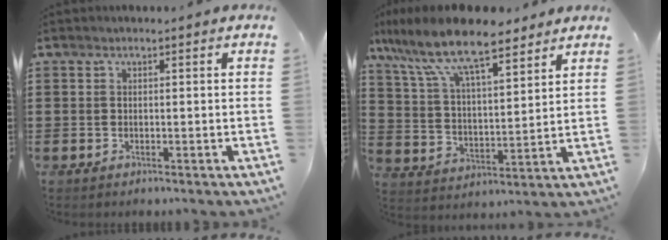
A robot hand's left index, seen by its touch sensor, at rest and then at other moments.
{"total": 11.5, "force": [9.1, 2.5, 6.6], "torque": [-0.159, -0.031, 0.159]}